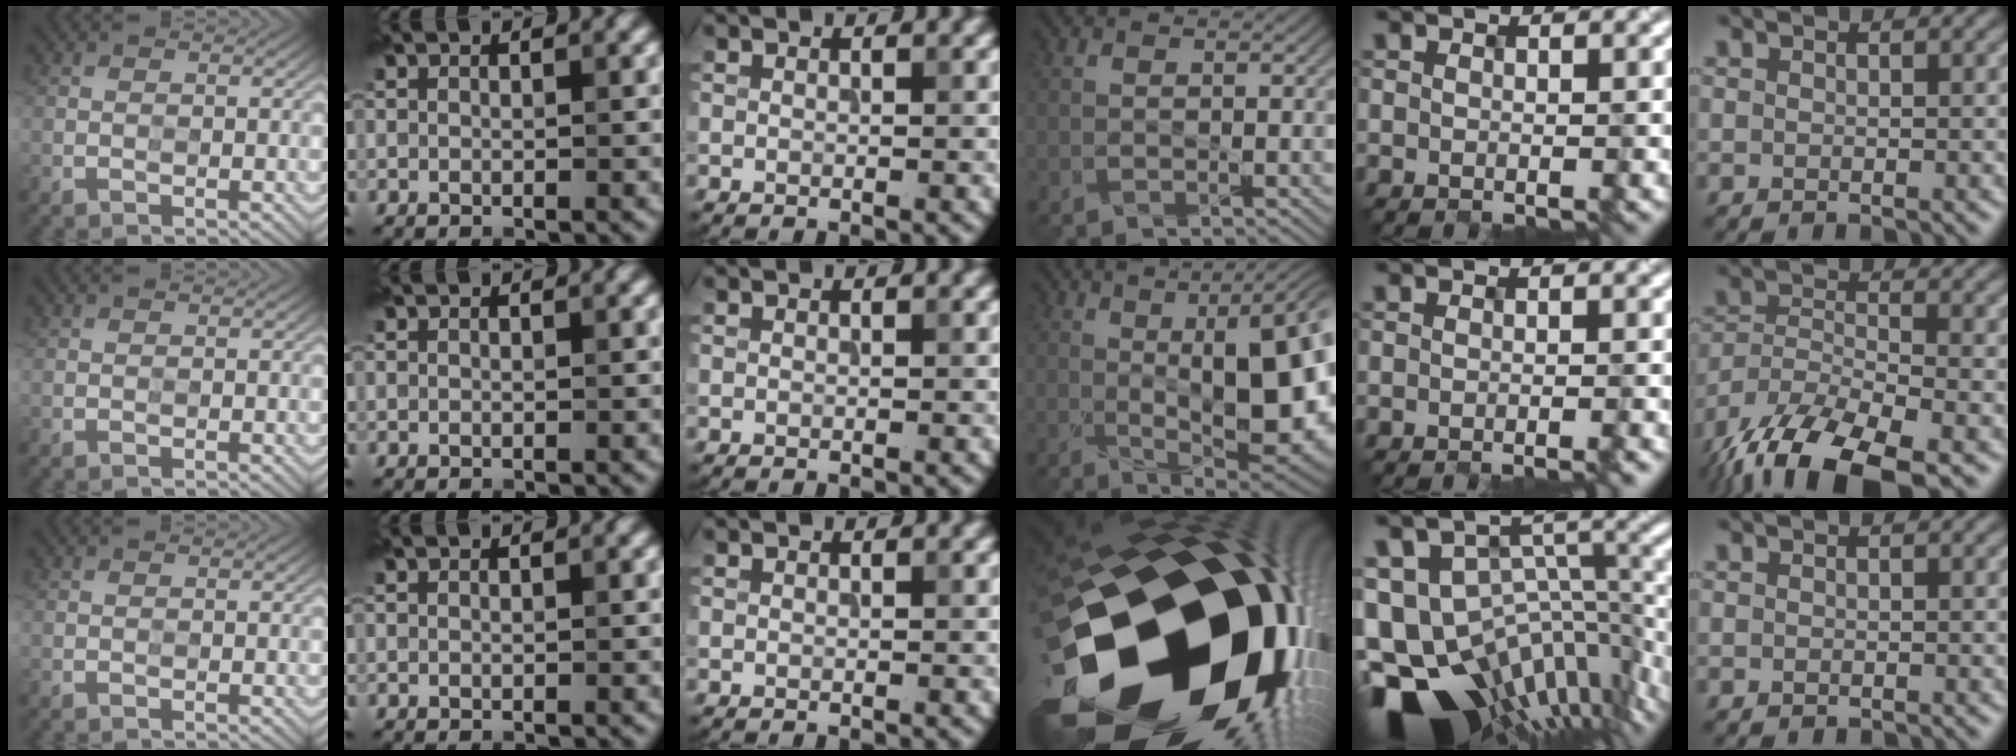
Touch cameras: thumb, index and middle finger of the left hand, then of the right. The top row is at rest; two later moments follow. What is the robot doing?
{"motion": "insert", "object": "power strip"}